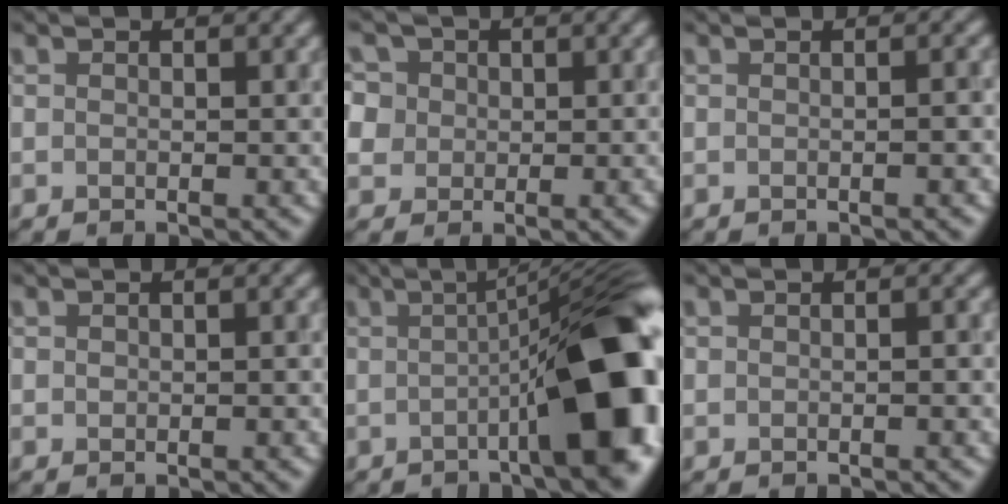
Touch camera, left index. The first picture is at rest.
{"total": 7.4, "force": [2.5, 6.1, 3.4], "torque": [-0.057, 0.033, 0.010]}
{"total": 0.9, "force": [-0.3, 0.1, 0.9], "torque": [-0.007, 0.006, 0.000]}
{"total": 0.8, "force": [0.0, 0.5, 0.6], "torque": [-0.010, 0.001, 0.000]}
{"total": 13.5, "force": [-1.9, 3.4, 12.9], "torque": [-0.140, 0.018, -0.036]}
{"total": 0.7, "force": [-0.2, 0.3, 0.5], "torque": [-0.010, 0.002, -0.002]}